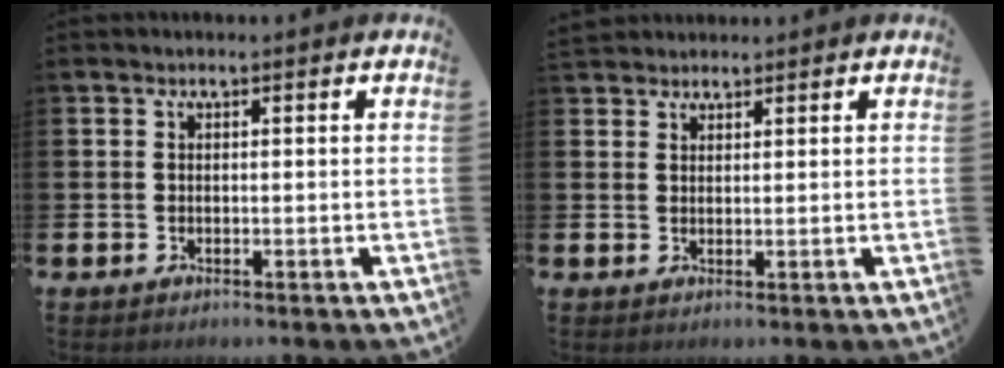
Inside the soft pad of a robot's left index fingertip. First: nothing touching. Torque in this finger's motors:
{"motor_torque": [0.01, -0.13, 0.78, 0.21]}